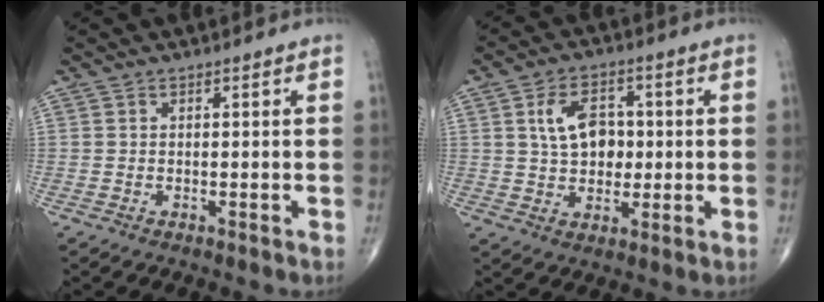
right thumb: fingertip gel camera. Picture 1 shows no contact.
{"total": 9.3, "force": [1.5, 6.4, 6.6], "torque": [-0.089, 0.004, 0.024]}